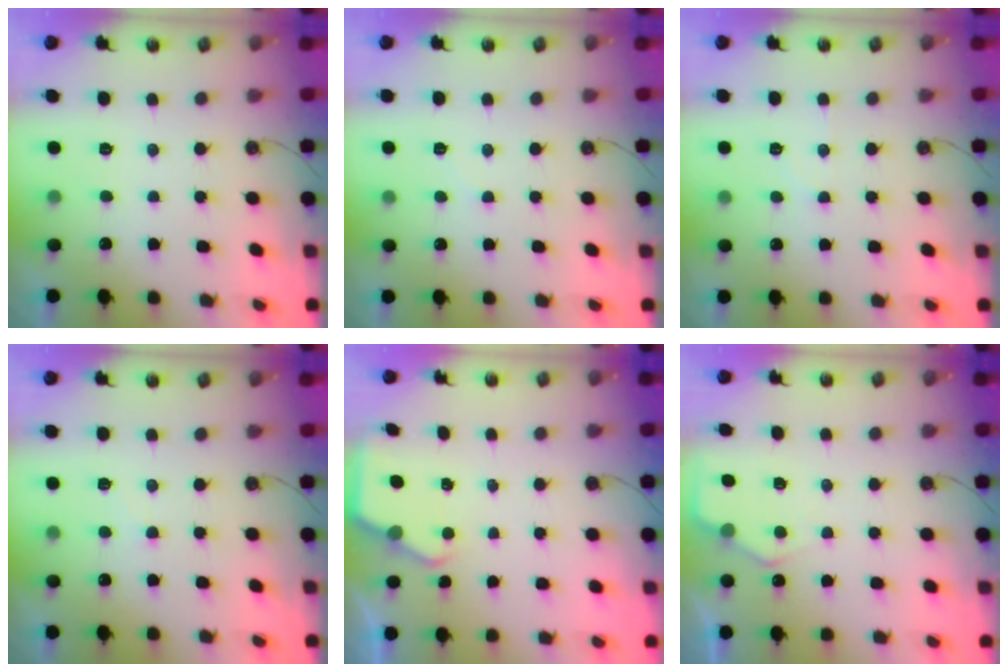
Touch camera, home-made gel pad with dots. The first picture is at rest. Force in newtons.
{"total": 4.1, "press": 4.0, "slide": 0.6}
{"total": 4.7, "press": 4.7, "slide": 0.6}
{"total": 5.1, "press": 5.0, "slide": 0.6}
{"total": 3.0, "press": 2.9, "slide": 0.5}
{"total": 4.7, "press": 4.6, "slide": 0.5}